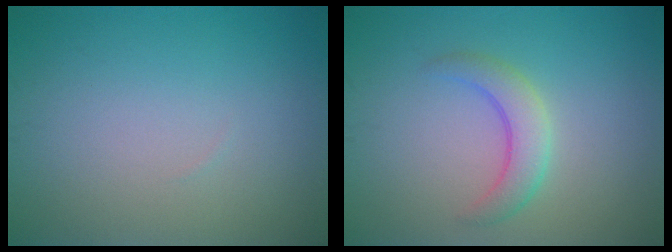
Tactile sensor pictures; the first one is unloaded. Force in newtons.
{"total": 2.9, "press": 2.9, "slide": 0.1}